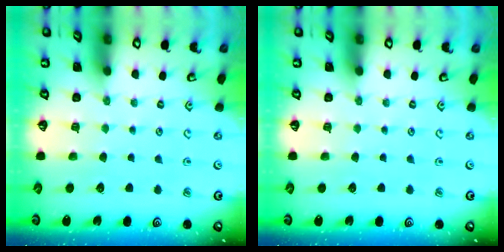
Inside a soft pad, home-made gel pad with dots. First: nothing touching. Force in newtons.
{"total": 0.0}